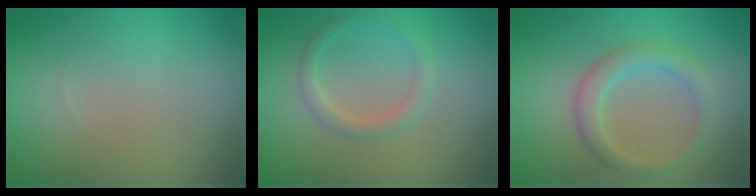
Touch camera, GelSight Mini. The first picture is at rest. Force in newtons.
{"total": 1.7, "press": 1.7, "slide": 0.0}
{"total": 2.7, "press": 2.7, "slide": 0.1}